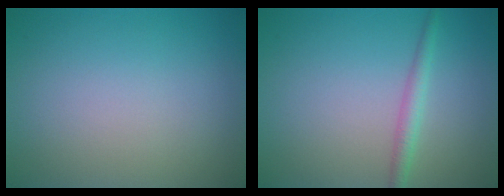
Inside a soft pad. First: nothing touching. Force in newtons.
{"total": 1.8, "press": 1.8, "slide": 0.0}